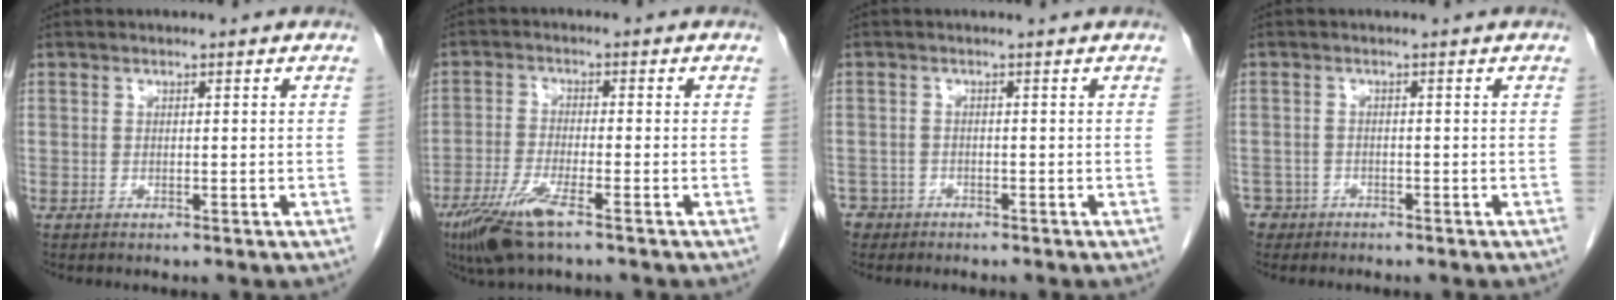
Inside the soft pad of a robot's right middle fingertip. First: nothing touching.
{"total": 7.5, "force": [-4.7, 0.8, 5.7], "torque": [-0.122, -0.018, -0.089]}
{"total": 2.4, "force": [-1.7, 1.7, 0.3], "torque": [0.001, 0.008, -0.026]}
{"total": 2.8, "force": [-2.0, 2.0, -0.1], "torque": [0.007, 0.007, -0.036]}